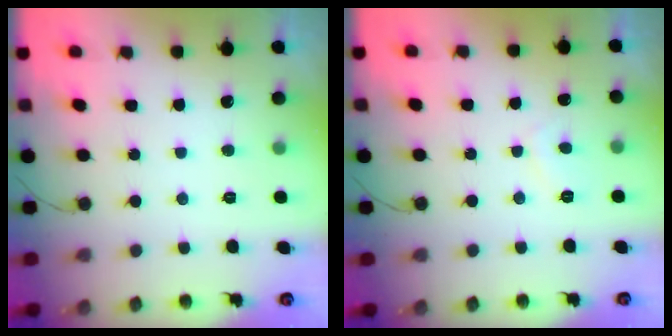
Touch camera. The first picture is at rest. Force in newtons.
{"total": 2.0, "press": 1.9, "slide": 0.7}